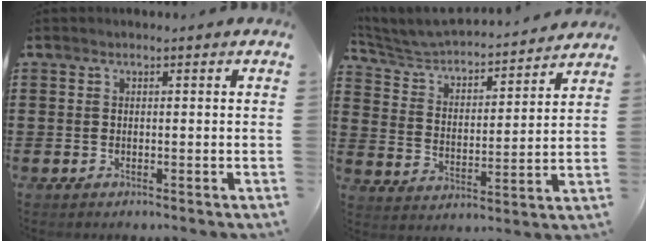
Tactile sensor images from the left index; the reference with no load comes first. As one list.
[{"total": 4.2, "force": [4.0, 0.6, 0.7], "torque": [-0.038, -0.035, 0.059]}]